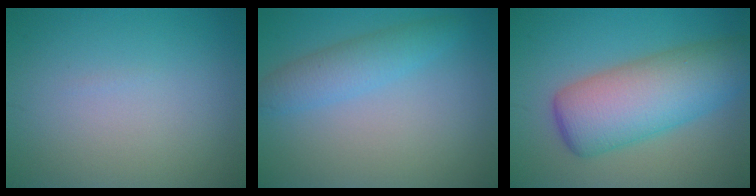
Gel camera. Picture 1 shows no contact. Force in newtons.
{"total": 3.0, "press": 3.0, "slide": 0.1}
{"total": 8.7, "press": 8.7, "slide": 0.2}